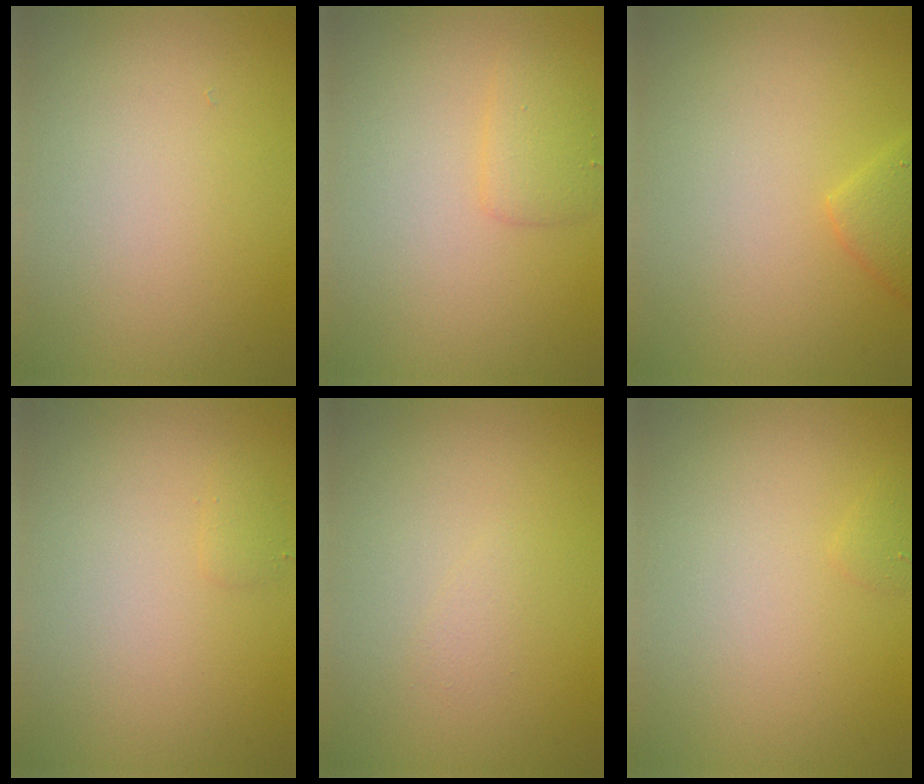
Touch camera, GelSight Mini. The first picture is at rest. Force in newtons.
{"total": 1.8, "press": 1.8, "slide": 0.2}
{"total": 1.9, "press": 1.9, "slide": 0.1}
{"total": 0.7, "press": 0.7, "slide": 0.1}
{"total": 0.6, "press": 0.6, "slide": 0.1}
{"total": 0.6, "press": 0.6, "slide": 0.1}